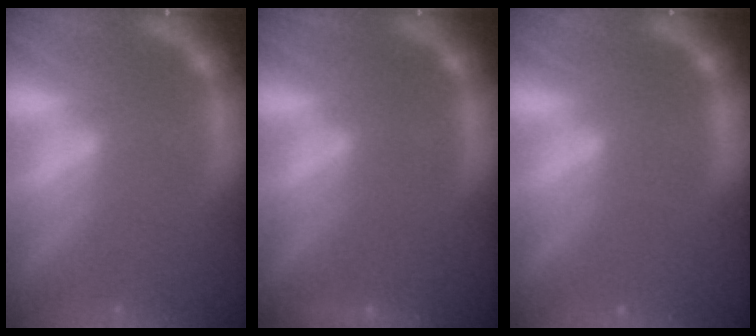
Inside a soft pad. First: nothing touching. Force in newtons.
{"total": 1.4}
{"total": 0.0}